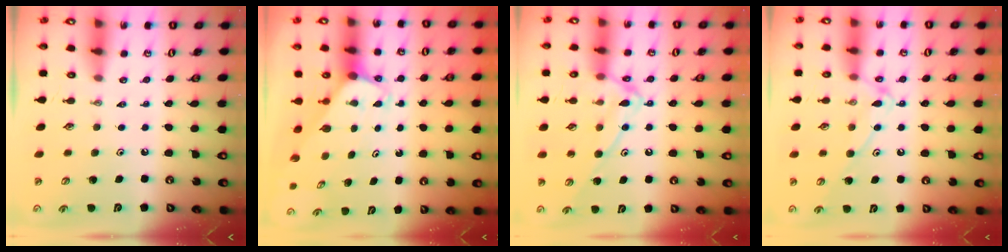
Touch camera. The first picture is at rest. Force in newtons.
{"total": 1.9, "press": 1.9, "slide": 0.1}
{"total": 14.3, "press": 14.2, "slide": 0.9}
{"total": 11.4, "press": 11.4, "slide": 1.1}